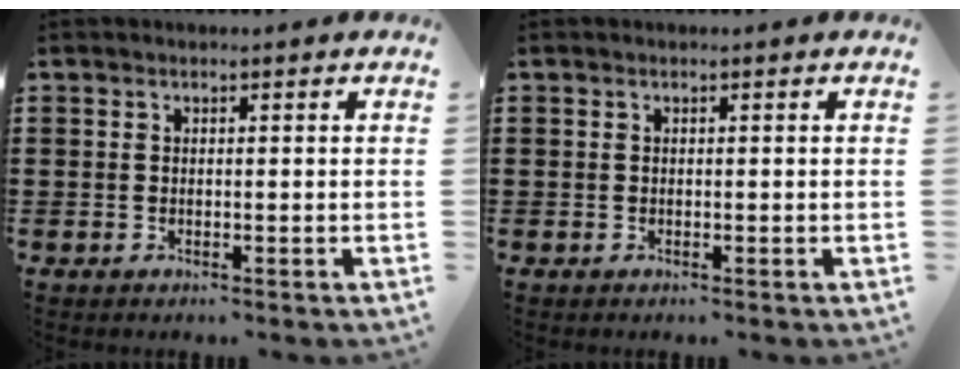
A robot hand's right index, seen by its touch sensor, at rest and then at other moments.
{"total": 0.0}